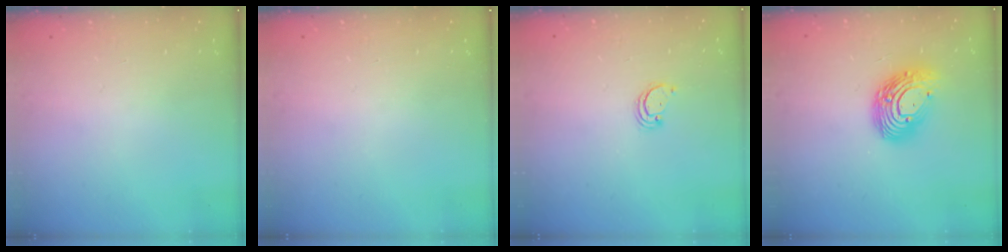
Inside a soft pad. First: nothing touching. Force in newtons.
{"total": 0.0}
{"total": 2.1, "press": 2.1, "slide": 0.2}
{"total": 15.3, "press": 15.3, "slide": 1.2}